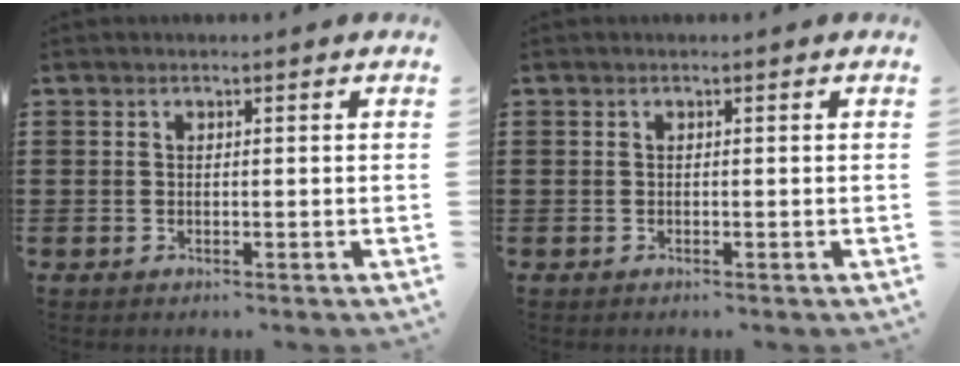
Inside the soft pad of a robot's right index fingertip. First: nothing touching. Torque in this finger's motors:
{"motor_torque": [0.35, 0.33, -0.01, 0.00]}